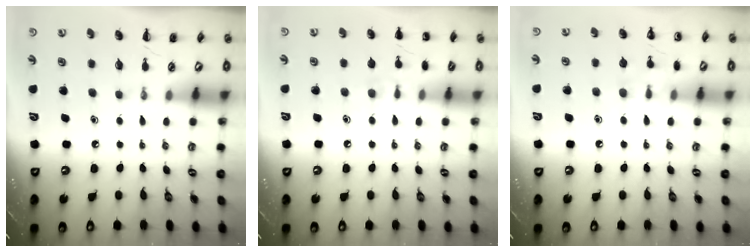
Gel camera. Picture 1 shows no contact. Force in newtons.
{"total": 7.9, "press": 7.6, "slide": 2.1}
{"total": 7.7, "press": 7.5, "slide": 1.7}